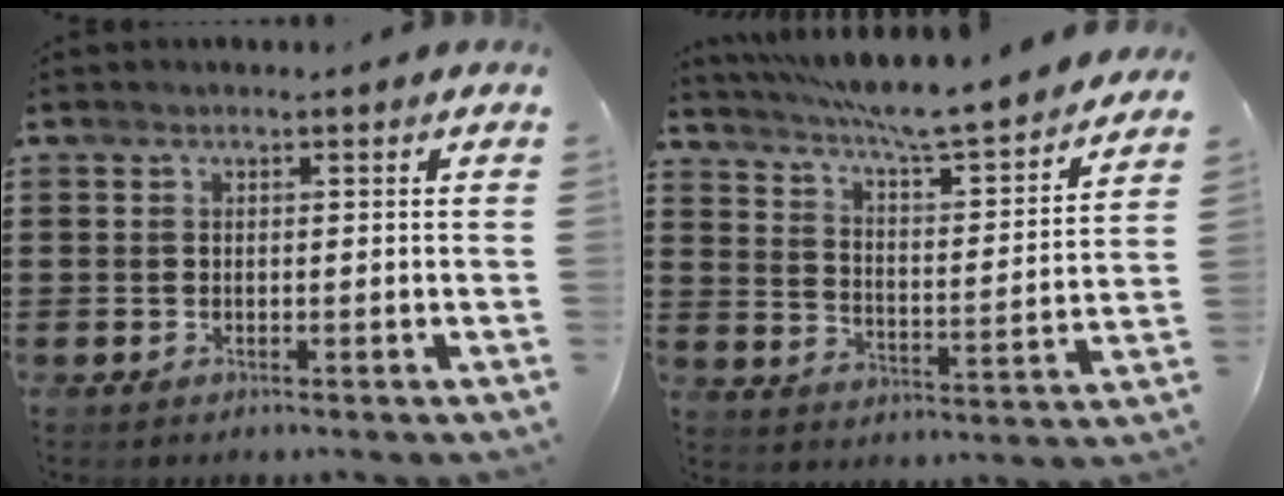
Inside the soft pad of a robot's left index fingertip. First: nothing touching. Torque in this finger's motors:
{"motor_torque": [1.06, -1.08, 0.59, 0.17]}